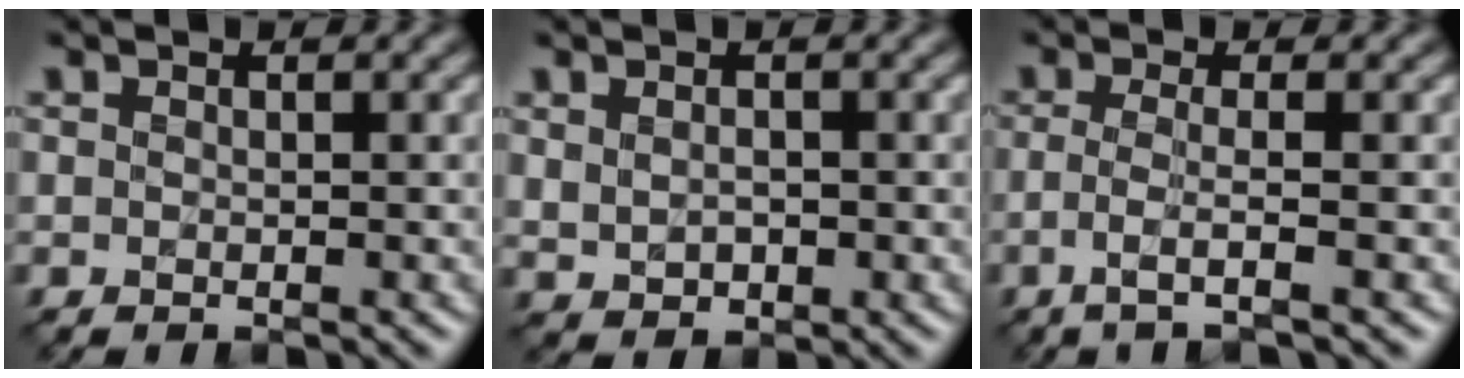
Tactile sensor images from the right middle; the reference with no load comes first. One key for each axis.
{"total": 1.8, "fx": 0.1, "fy": 1.2, "fz": 1.3, "tx": -0.026, "ty": -0.005, "tz": 0.008}
{"total": 2.8, "fx": -0.8, "fy": 0.7, "fz": 2.6, "tx": -0.048, "ty": -0.008, "tz": -0.025}